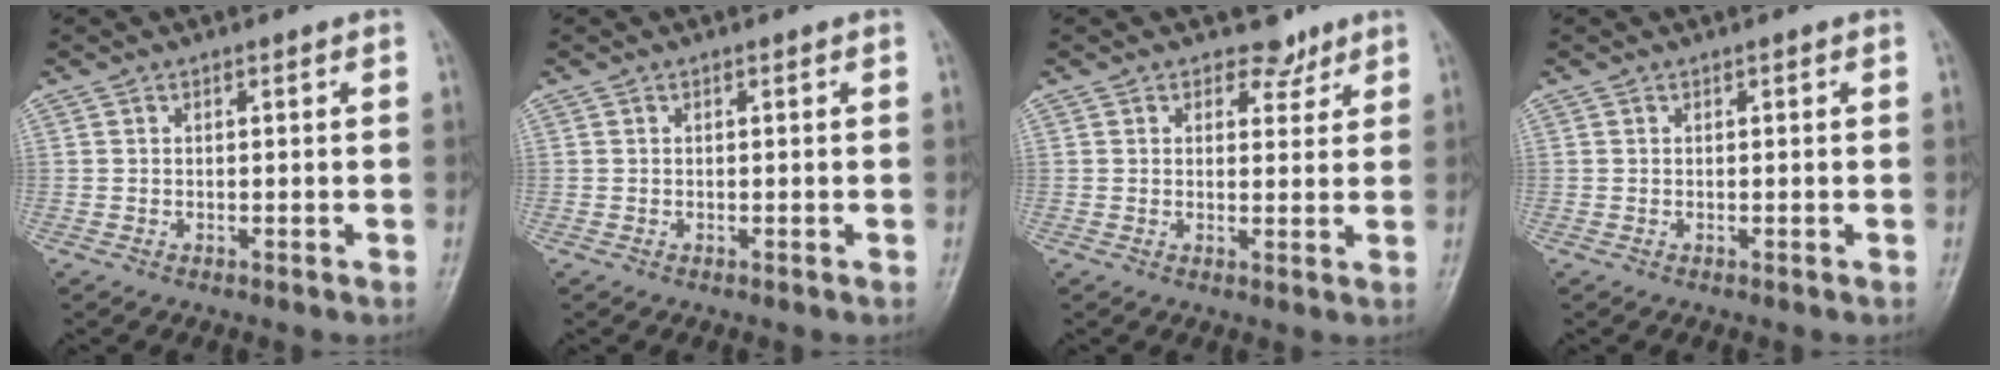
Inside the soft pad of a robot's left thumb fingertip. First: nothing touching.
{"total": 0.0}
{"total": 3.5, "force": [2.6, 2.3, 0.5], "torque": [0.017, -0.015, 0.035]}
{"total": 0.0}